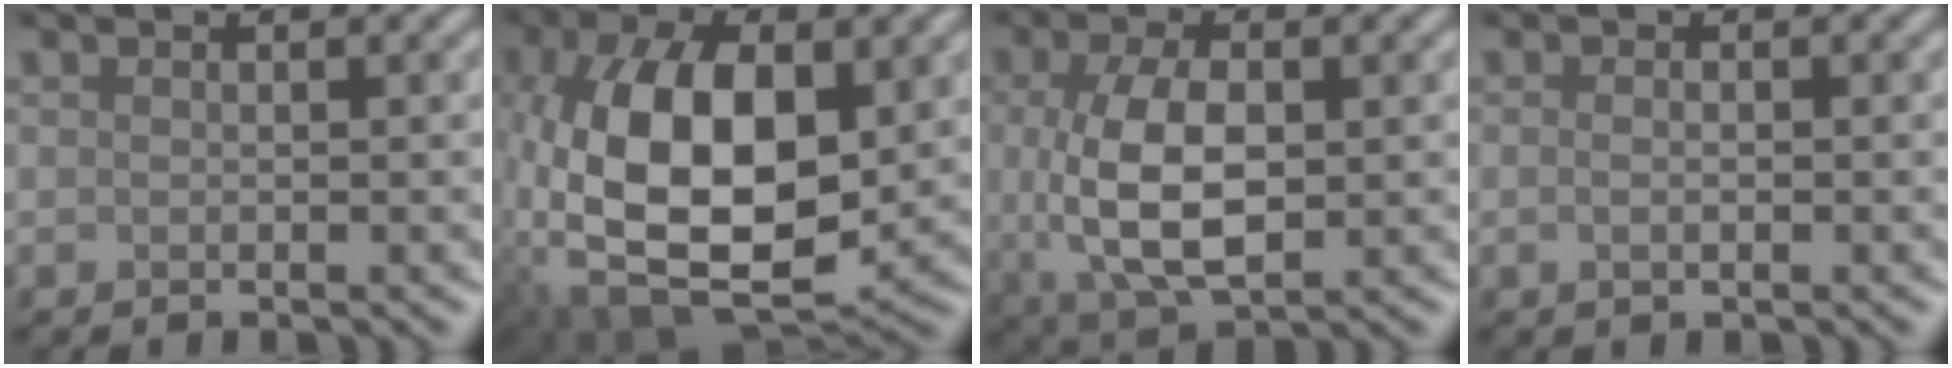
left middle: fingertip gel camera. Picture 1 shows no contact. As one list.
[{"total": 12.8, "force": [-0.3, 6.7, 10.9], "torque": [-0.211, -0.004, 0.000]}, {"total": 8.0, "force": [0.0, 4.2, 6.8], "torque": [-0.148, -0.007, 0.005]}, {"total": 1.1, "force": [-0.2, 0.5, 0.9], "torque": [-0.016, -0.007, -0.001]}]